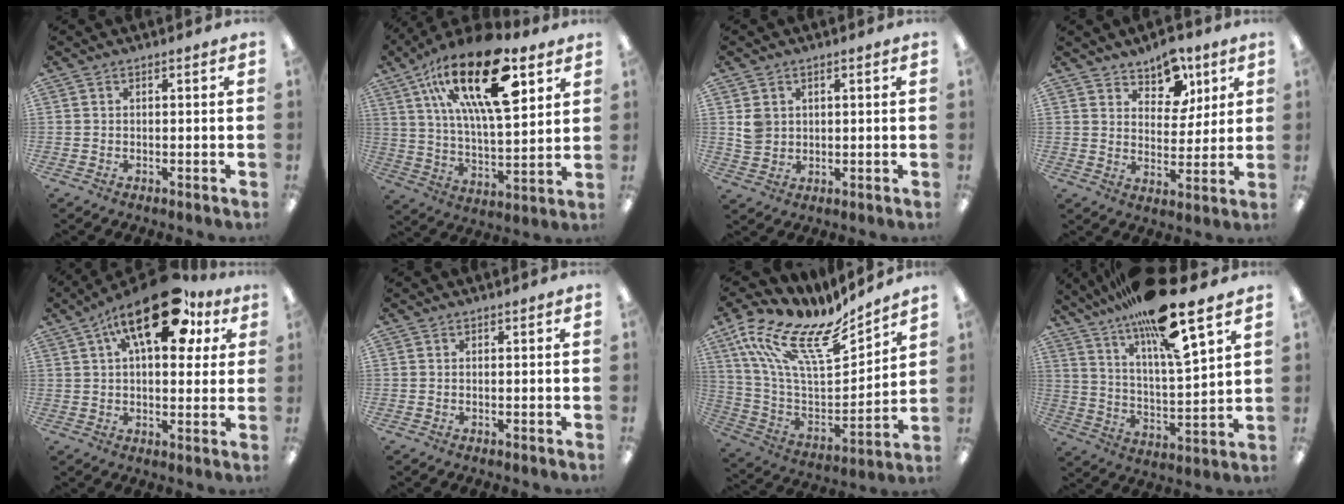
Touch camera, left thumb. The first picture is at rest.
{"total": 26.3, "force": [13.3, 10.3, 20.2], "torque": [-0.344, -0.063, 0.218]}
{"total": 4.0, "force": [1.2, 3.6, 1.1], "torque": [-0.015, 0.000, 0.021]}
{"total": 9.0, "force": [6.6, 5.3, 3.0], "torque": [-0.031, -0.042, 0.117]}
{"total": 19.4, "force": [9.3, 9.0, 14.4], "torque": [-0.212, -0.026, 0.151]}
{"total": 0.0}
{"total": 18.7, "force": [12.4, 7.8, 11.7], "torque": [-0.224, -0.090, 0.219]}
{"total": 19.2, "force": [14.3, 2.5, 12.6], "torque": [-0.218, -0.088, 0.231]}